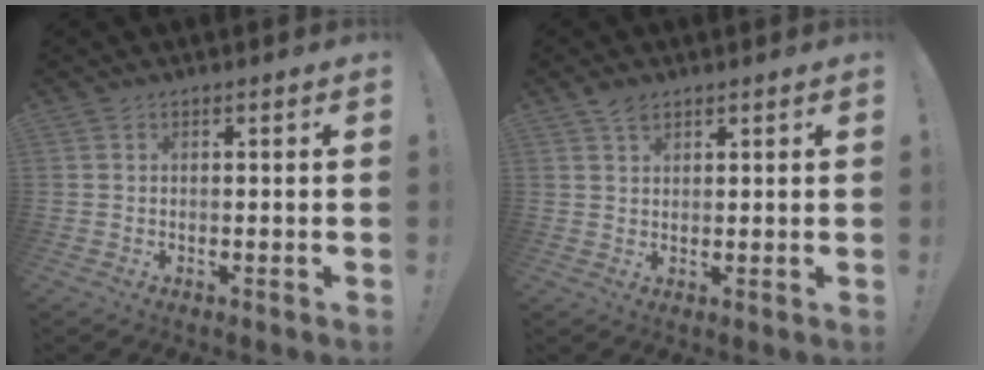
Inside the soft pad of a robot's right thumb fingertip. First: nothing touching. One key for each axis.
{"total": 3.0, "fx": 2.2, "fy": 1.4, "fz": 1.4, "tx": -0.015, "ty": -0.011, "tz": 0.039}